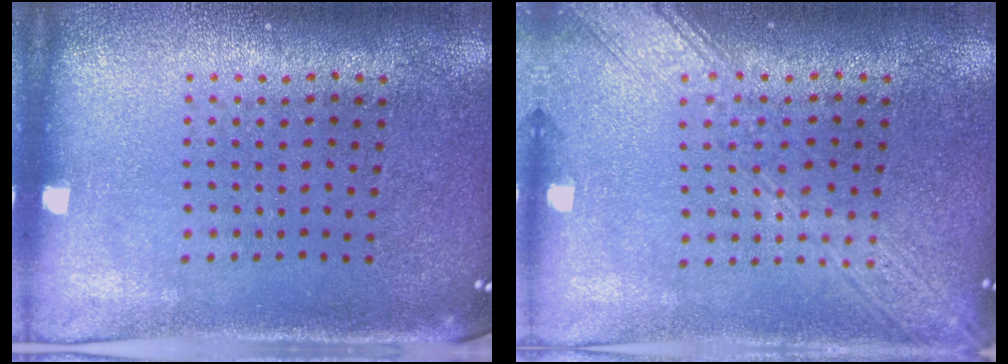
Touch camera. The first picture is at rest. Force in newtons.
{"total": 3.4, "press": 3.3, "slide": 0.5}